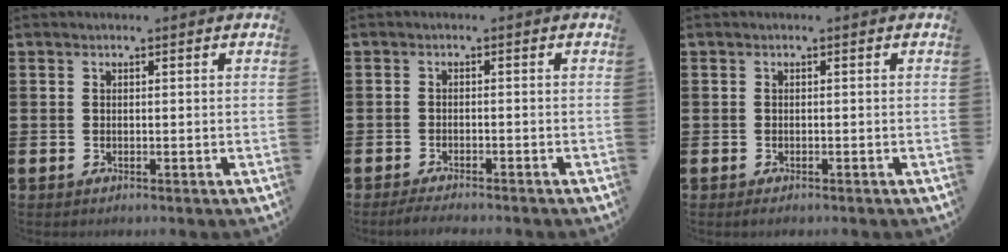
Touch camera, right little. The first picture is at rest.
{"total": 1.4, "force": [-1.3, 0.0, 0.5], "torque": [-0.010, 0.002, -0.026]}
{"total": 0.5, "force": [-0.2, 0.2, 0.4], "torque": [-0.009, 0.000, -0.005]}